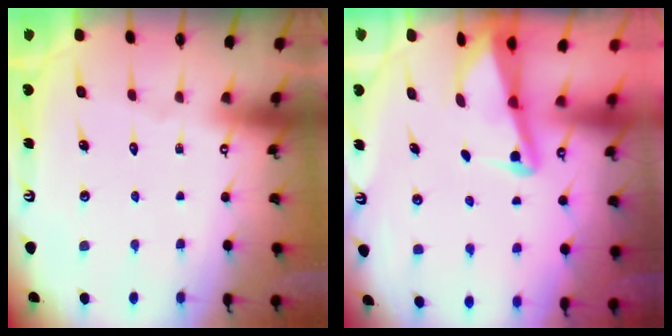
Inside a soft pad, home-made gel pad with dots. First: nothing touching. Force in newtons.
{"total": 2.5, "press": 2.4, "slide": 0.6}